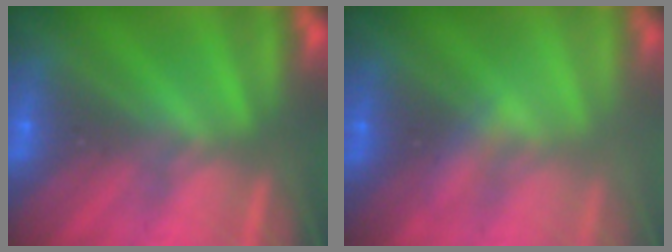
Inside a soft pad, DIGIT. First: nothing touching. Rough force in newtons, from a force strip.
{"total": 2.1}